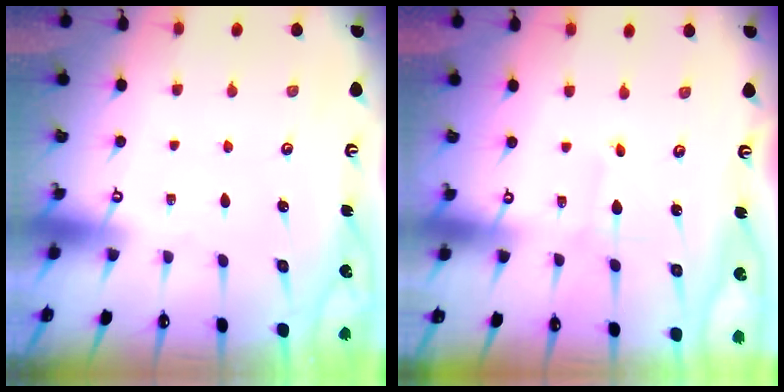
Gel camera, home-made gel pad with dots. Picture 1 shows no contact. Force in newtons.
{"total": 1.7, "press": 1.7, "slide": 0.1}